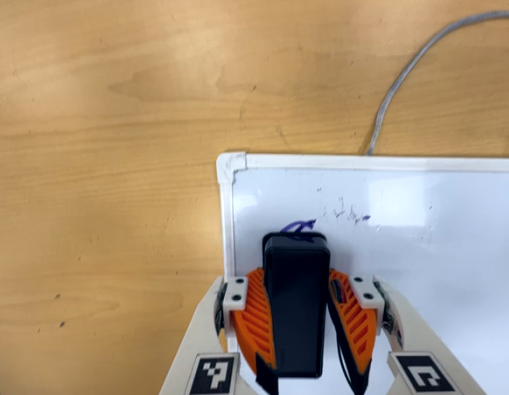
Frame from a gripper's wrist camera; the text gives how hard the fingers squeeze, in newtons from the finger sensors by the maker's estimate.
{"total": 13.3, "left": 14.0, "right": 12.7}